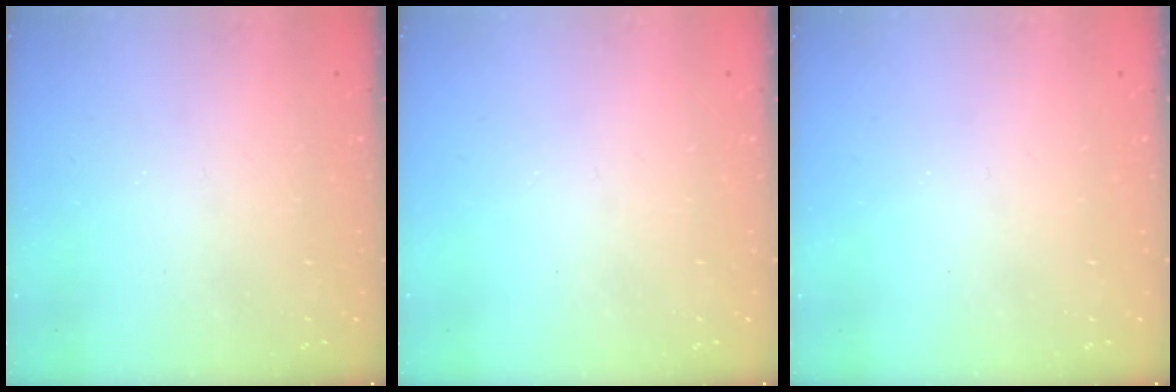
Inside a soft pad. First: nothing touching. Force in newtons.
{"total": 0.0}
{"total": 0.0}